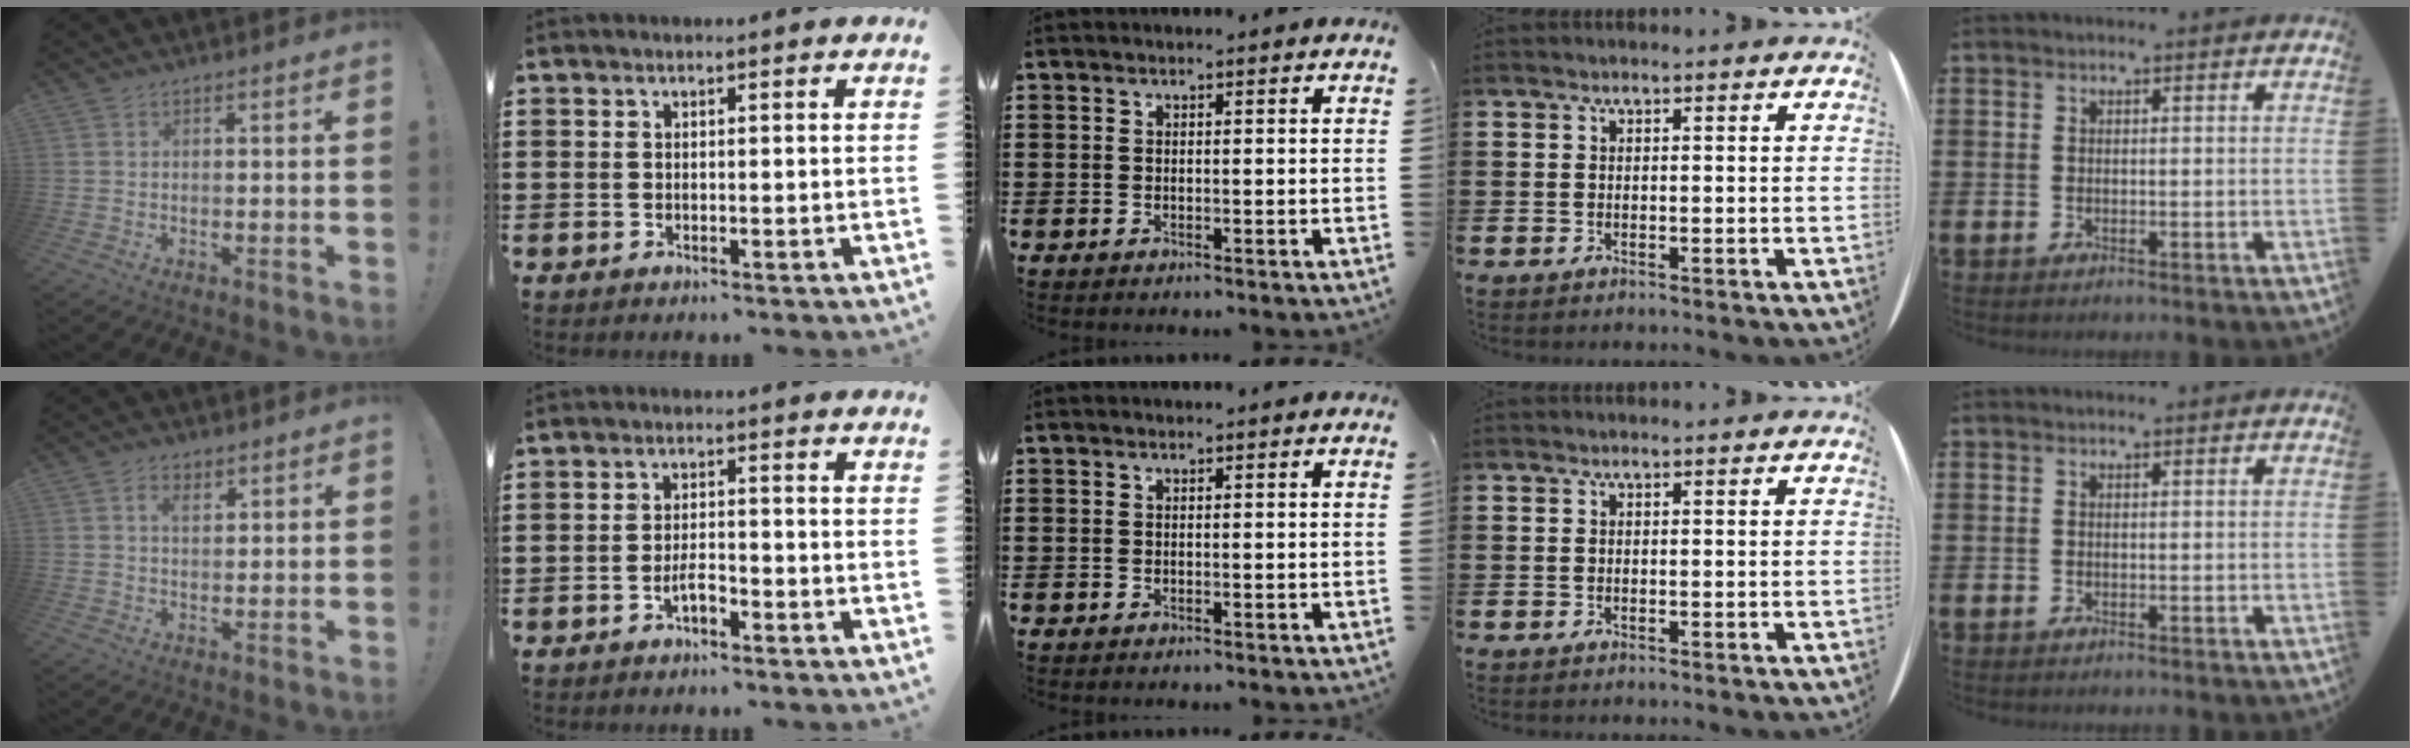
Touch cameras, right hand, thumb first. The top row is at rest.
{"thumb": {"total": 3.0, "force": [1.6, 1.5, 1.9], "torque": [-0.018, -0.009, 0.025]}, "index": {"total": 2.9, "force": [-1.7, 0.9, 2.2], "torque": [-0.047, 0.001, -0.033]}}